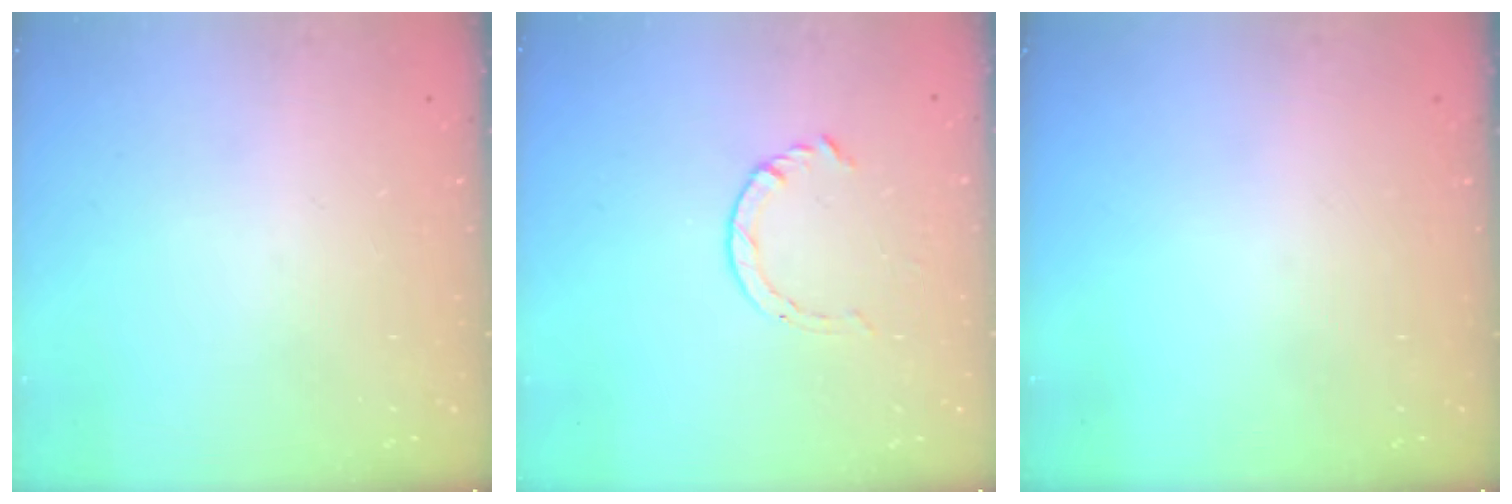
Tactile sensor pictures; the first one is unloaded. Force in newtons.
{"total": 3.4, "press": 3.4, "slide": 0.5}
{"total": 0.0}